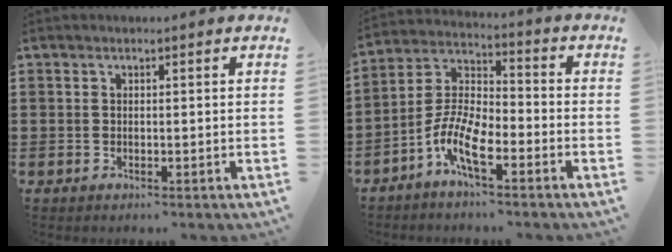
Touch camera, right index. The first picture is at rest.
{"total": 8.4, "force": [-5.0, 2.7, 6.1], "torque": [-0.152, -0.009, -0.103]}